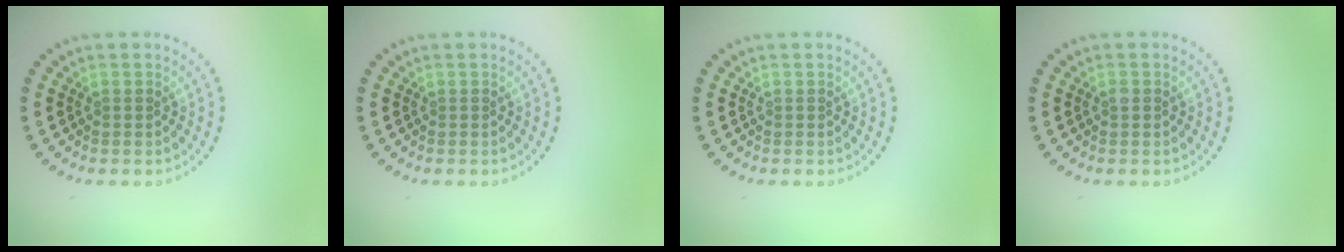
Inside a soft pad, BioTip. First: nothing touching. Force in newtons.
{"total": 0.0}
{"total": 0.0}
{"total": 0.7, "press": 0.7, "slide": 0.1}